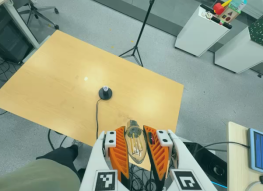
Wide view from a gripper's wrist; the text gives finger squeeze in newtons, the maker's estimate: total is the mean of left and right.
{"total": 20.8, "left": 22.1, "right": 19.5}